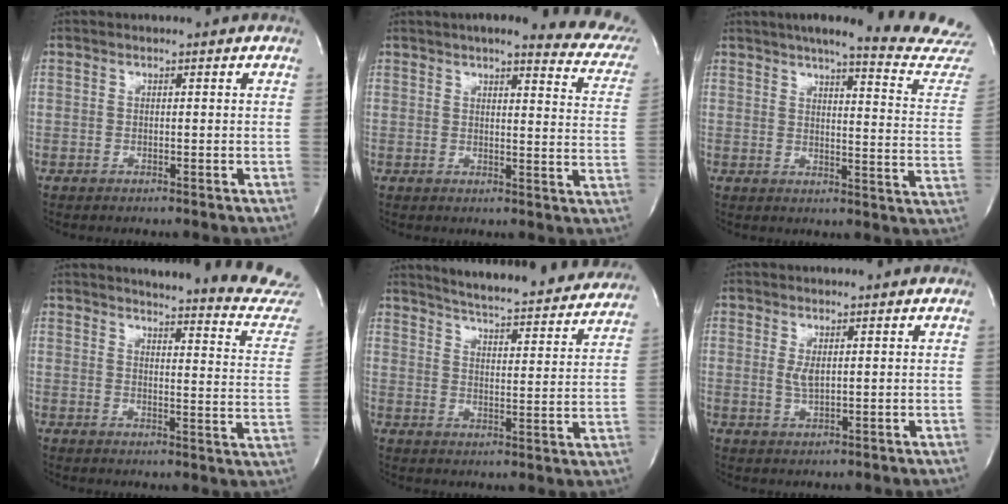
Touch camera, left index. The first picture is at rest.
{"total": 15.5, "force": [13.0, 2.9, 7.9], "torque": [-0.080, -0.027, 0.127]}
{"total": 20.0, "force": [18.6, -0.2, 7.5], "torque": [-0.093, -0.102, 0.204]}
{"total": 21.1, "force": [20.6, 0.3, 4.9], "torque": [-0.055, -0.142, 0.215]}
{"total": 24.8, "force": [23.1, 3.1, 8.6], "torque": [-0.130, -0.059, 0.281]}
{"total": 1.8, "force": [-0.1, 0.6, 1.7], "torque": [-0.036, -0.012, 0.007]}